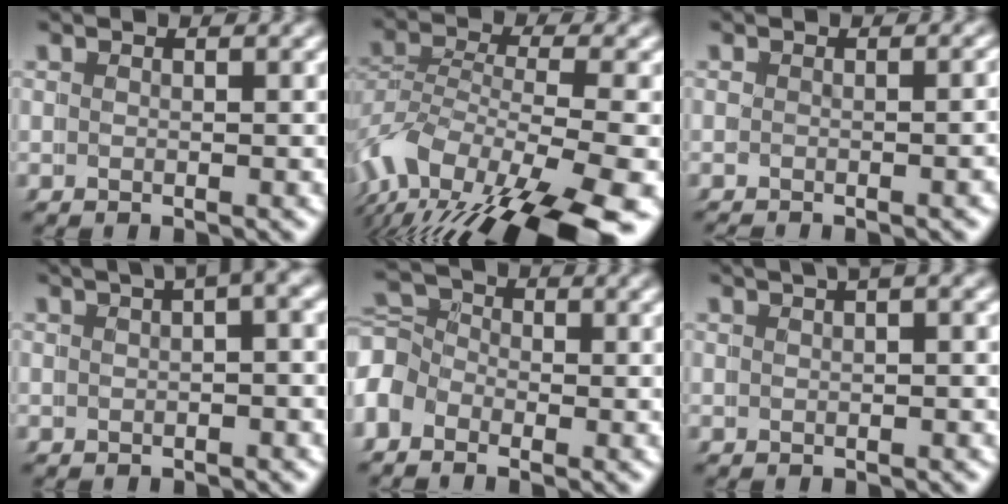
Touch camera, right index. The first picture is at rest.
{"total": 9.4, "force": [-3.5, 4.9, 7.3], "torque": [-0.149, -0.038, -0.041]}
{"total": 1.1, "force": [-0.8, -0.1, 0.7], "torque": [-0.001, 0.004, -0.017]}
{"total": 5.0, "force": [1.7, 2.0, 4.2], "torque": [-0.031, 0.039, 0.012]}
{"total": 4.2, "force": [-1.4, 3.9, 0.7], "torque": [-0.033, -0.020, -0.030]}
{"total": 2.7, "force": [1.2, 0.9, 2.2], "torque": [-0.018, 0.019, 0.012]}